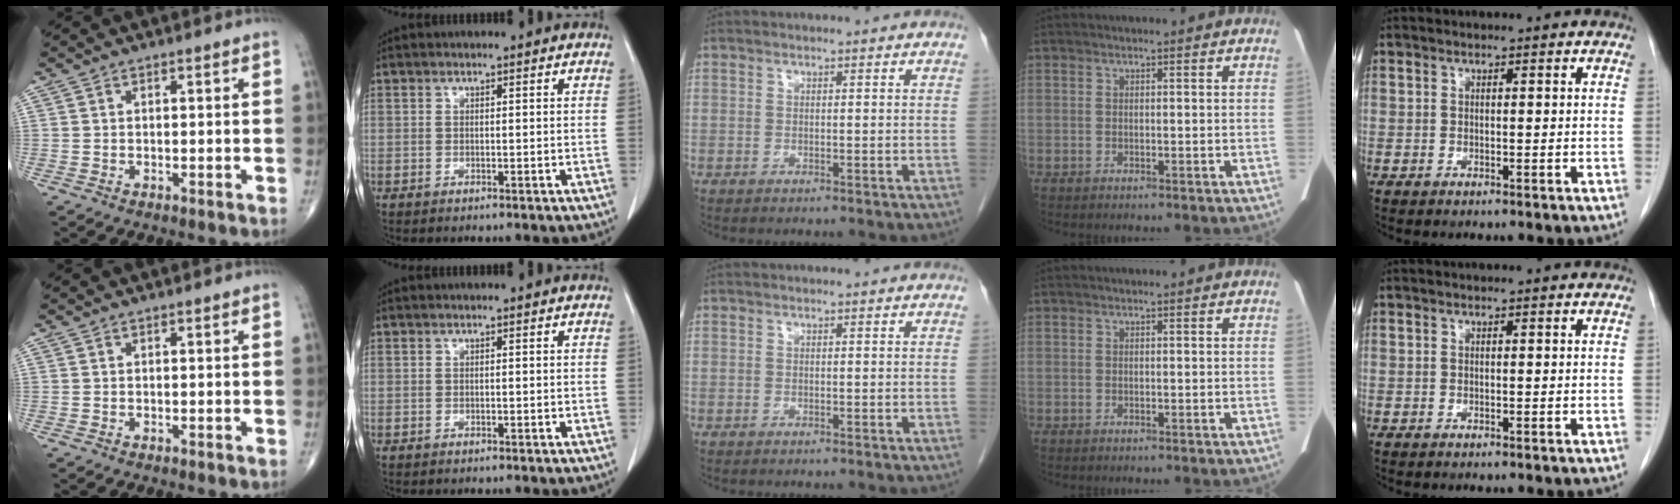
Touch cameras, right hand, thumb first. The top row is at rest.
{}